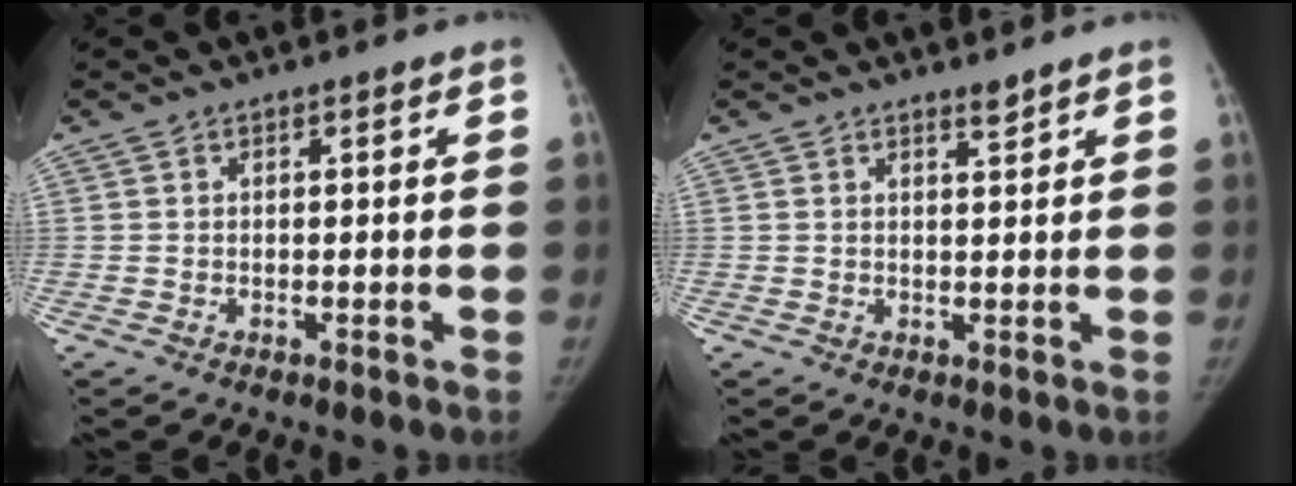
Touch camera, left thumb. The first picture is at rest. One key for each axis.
{"total": 1.3, "fx": 1.2, "fy": 0.2, "fz": 0.4, "tx": 0.001, "ty": -0.013, "tz": 0.021}